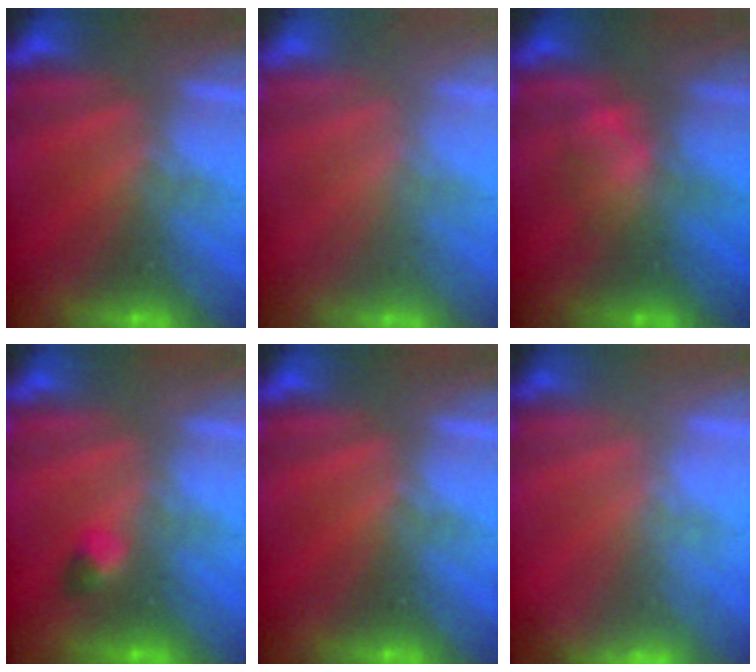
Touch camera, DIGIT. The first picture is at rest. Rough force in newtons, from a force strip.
{"total": 2.3}
{"total": 2.3}
{"total": 2.6}
{"total": 0.0}
{"total": 2.7}